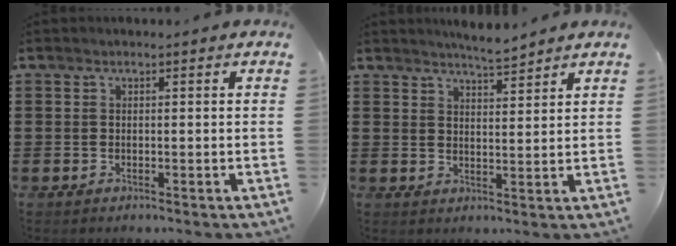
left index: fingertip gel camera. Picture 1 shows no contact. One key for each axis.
{"total": 3.9, "fx": 3.8, "fy": -0.1, "fz": 0.9, "tx": -0.027, "ty": -0.009, "tz": 0.069}